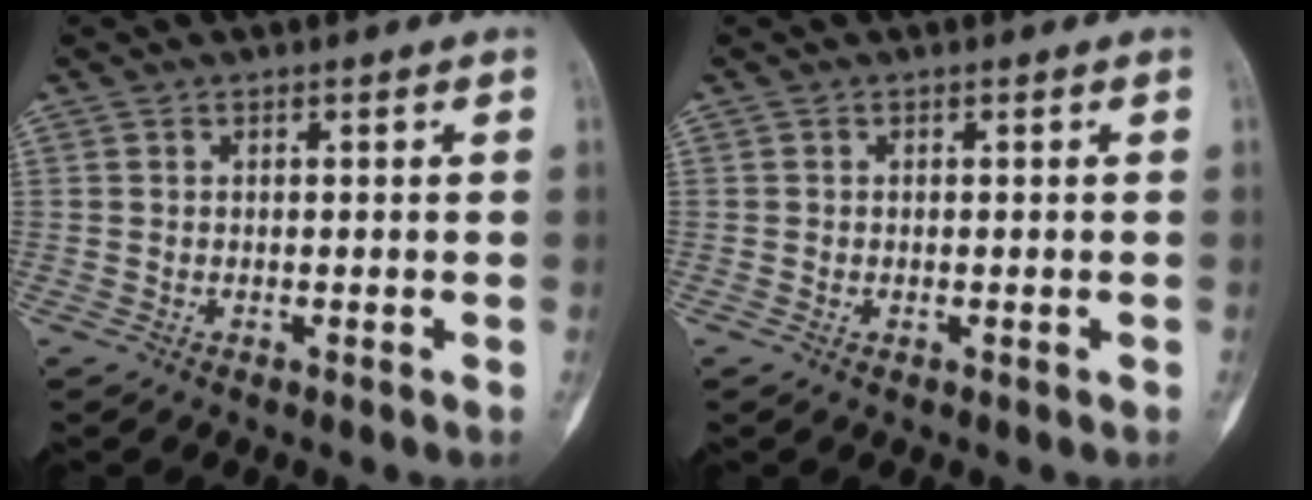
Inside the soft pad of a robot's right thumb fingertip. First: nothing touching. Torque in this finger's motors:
{"motor_torque": [-0.01, 0.02, -0.32, 0.18, -0.05]}